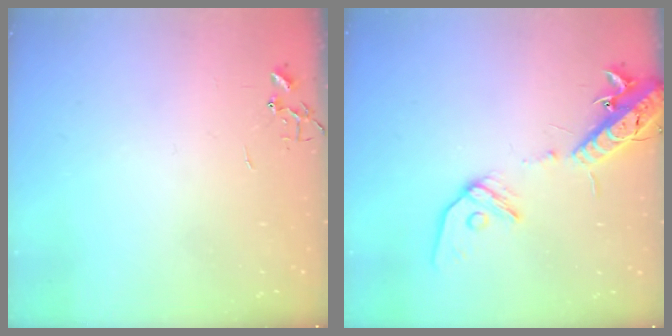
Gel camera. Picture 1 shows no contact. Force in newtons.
{"total": 15.4, "press": 15.0, "slide": 3.5}